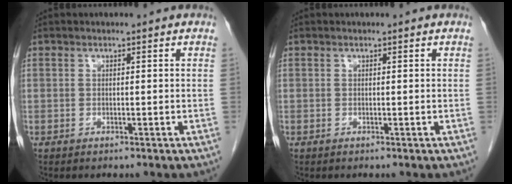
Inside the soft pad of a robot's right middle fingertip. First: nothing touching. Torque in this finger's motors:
{"motor_torque": [0.20, -0.25, -0.02, 0.00]}